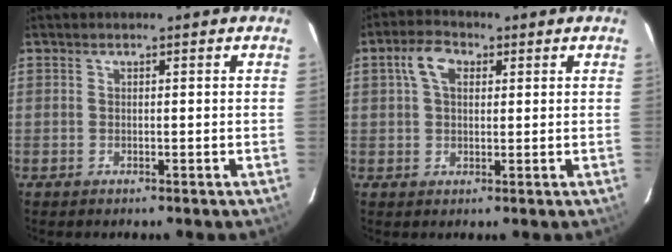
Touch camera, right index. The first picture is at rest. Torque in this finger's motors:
{"motor_torque": [0.23, -0.03, 0.28, 0.07]}